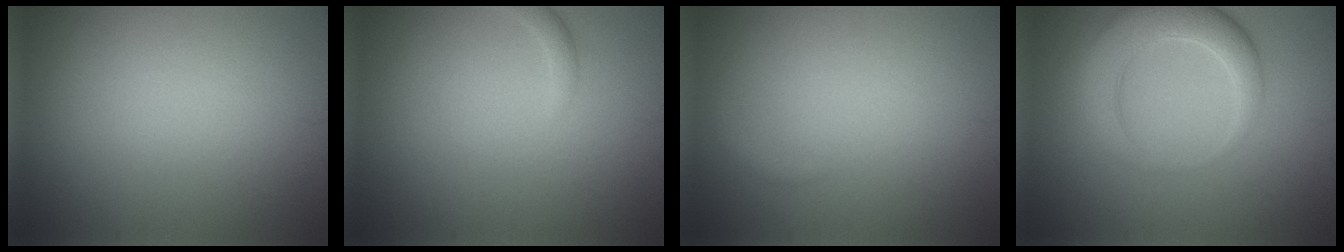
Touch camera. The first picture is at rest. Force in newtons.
{"total": 0.9, "press": 0.9, "slide": 0.1}
{"total": 0.5, "press": 0.5, "slide": 0.1}
{"total": 5.3, "press": 5.3, "slide": 0.3}